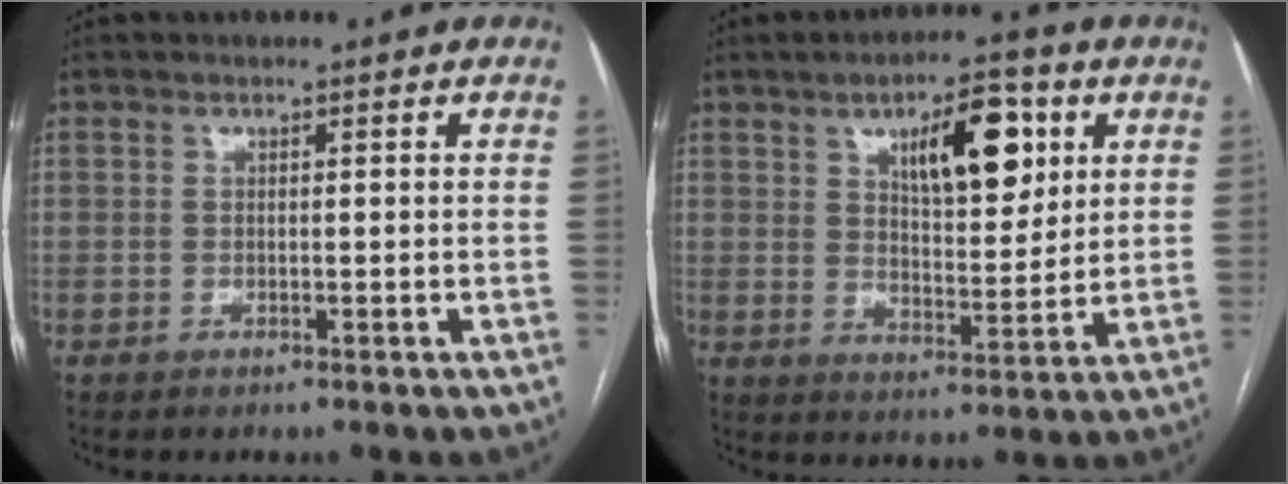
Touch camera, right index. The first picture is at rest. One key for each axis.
{"total": 11.4, "fx": 4.8, "fy": 4.2, "fz": 9.5, "tx": -0.143, "ty": 0.011, "tz": 0.079}